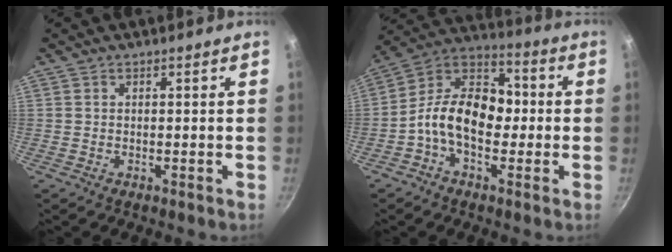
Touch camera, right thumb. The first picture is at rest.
{"total": 14.6, "force": [-1.8, 9.6, 10.8], "torque": [-0.145, 0.044, -0.061]}